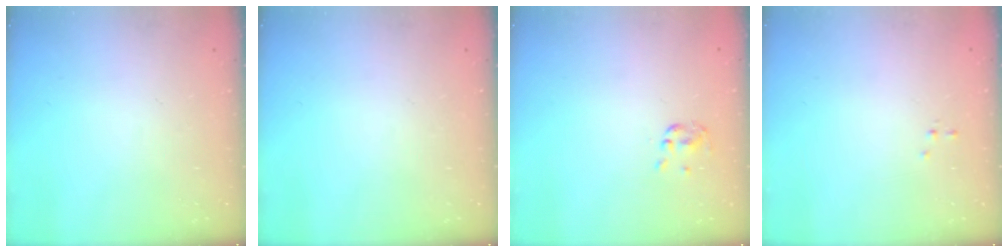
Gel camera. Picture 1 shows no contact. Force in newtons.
{"total": 0.0}
{"total": 2.0, "press": 1.9, "slide": 0.5}
{"total": 0.0}